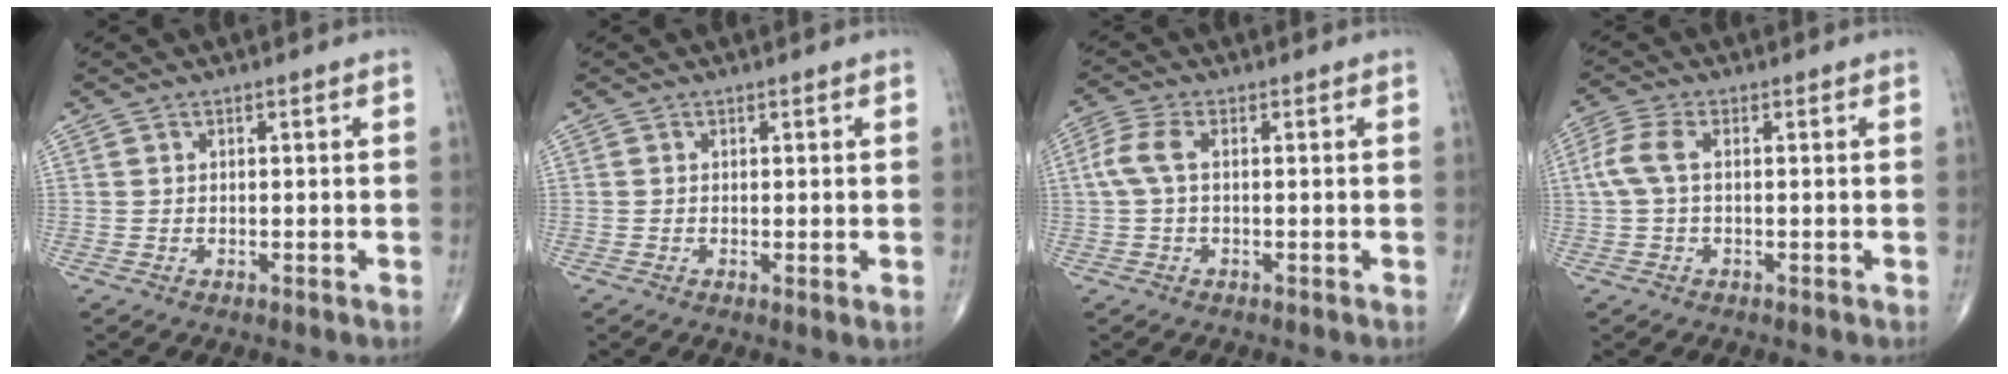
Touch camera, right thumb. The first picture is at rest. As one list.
[{"total": 0.9, "force": [0.1, 0.2, 0.9], "torque": [-0.014, -0.003, -0.001]}, {"total": 4.5, "force": [0.4, 2.1, 4.0], "torque": [-0.111, 0.011, 0.003]}, {"total": 4.9, "force": [0.4, 2.4, 4.3], "torque": [-0.119, 0.012, 0.003]}]